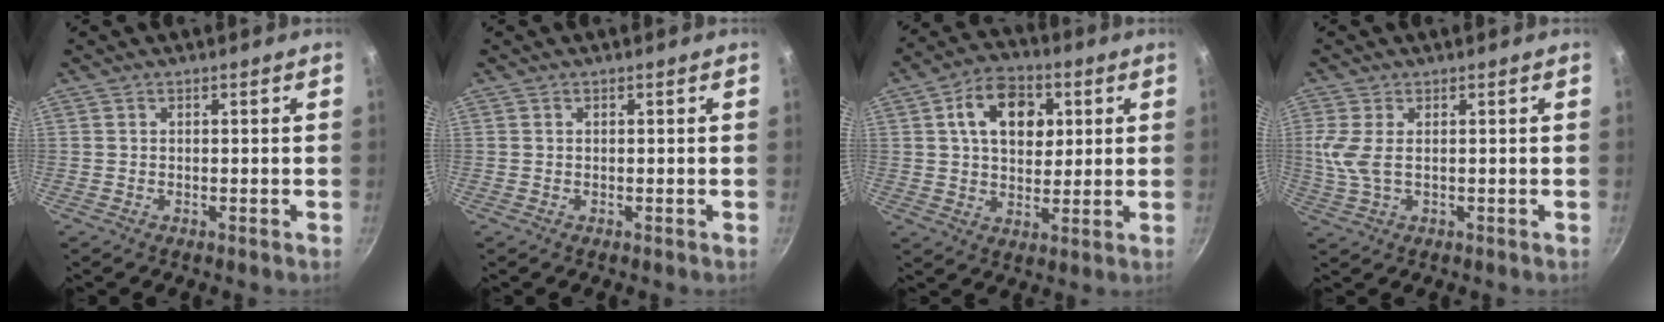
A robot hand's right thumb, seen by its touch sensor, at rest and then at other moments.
{"total": 0.0}
{"total": 12.4, "force": [3.6, 8.4, 8.3], "torque": [-0.100, 0.000, 0.051]}
{"total": 5.1, "force": [0.7, 2.3, 4.5], "torque": [-0.104, -0.001, 0.019]}